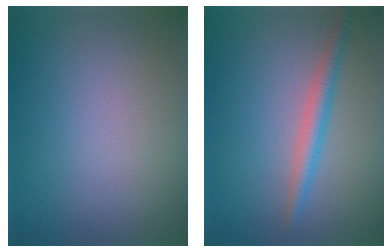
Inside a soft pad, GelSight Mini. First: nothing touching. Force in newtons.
{"total": 2.5, "press": 2.5, "slide": 0.0}